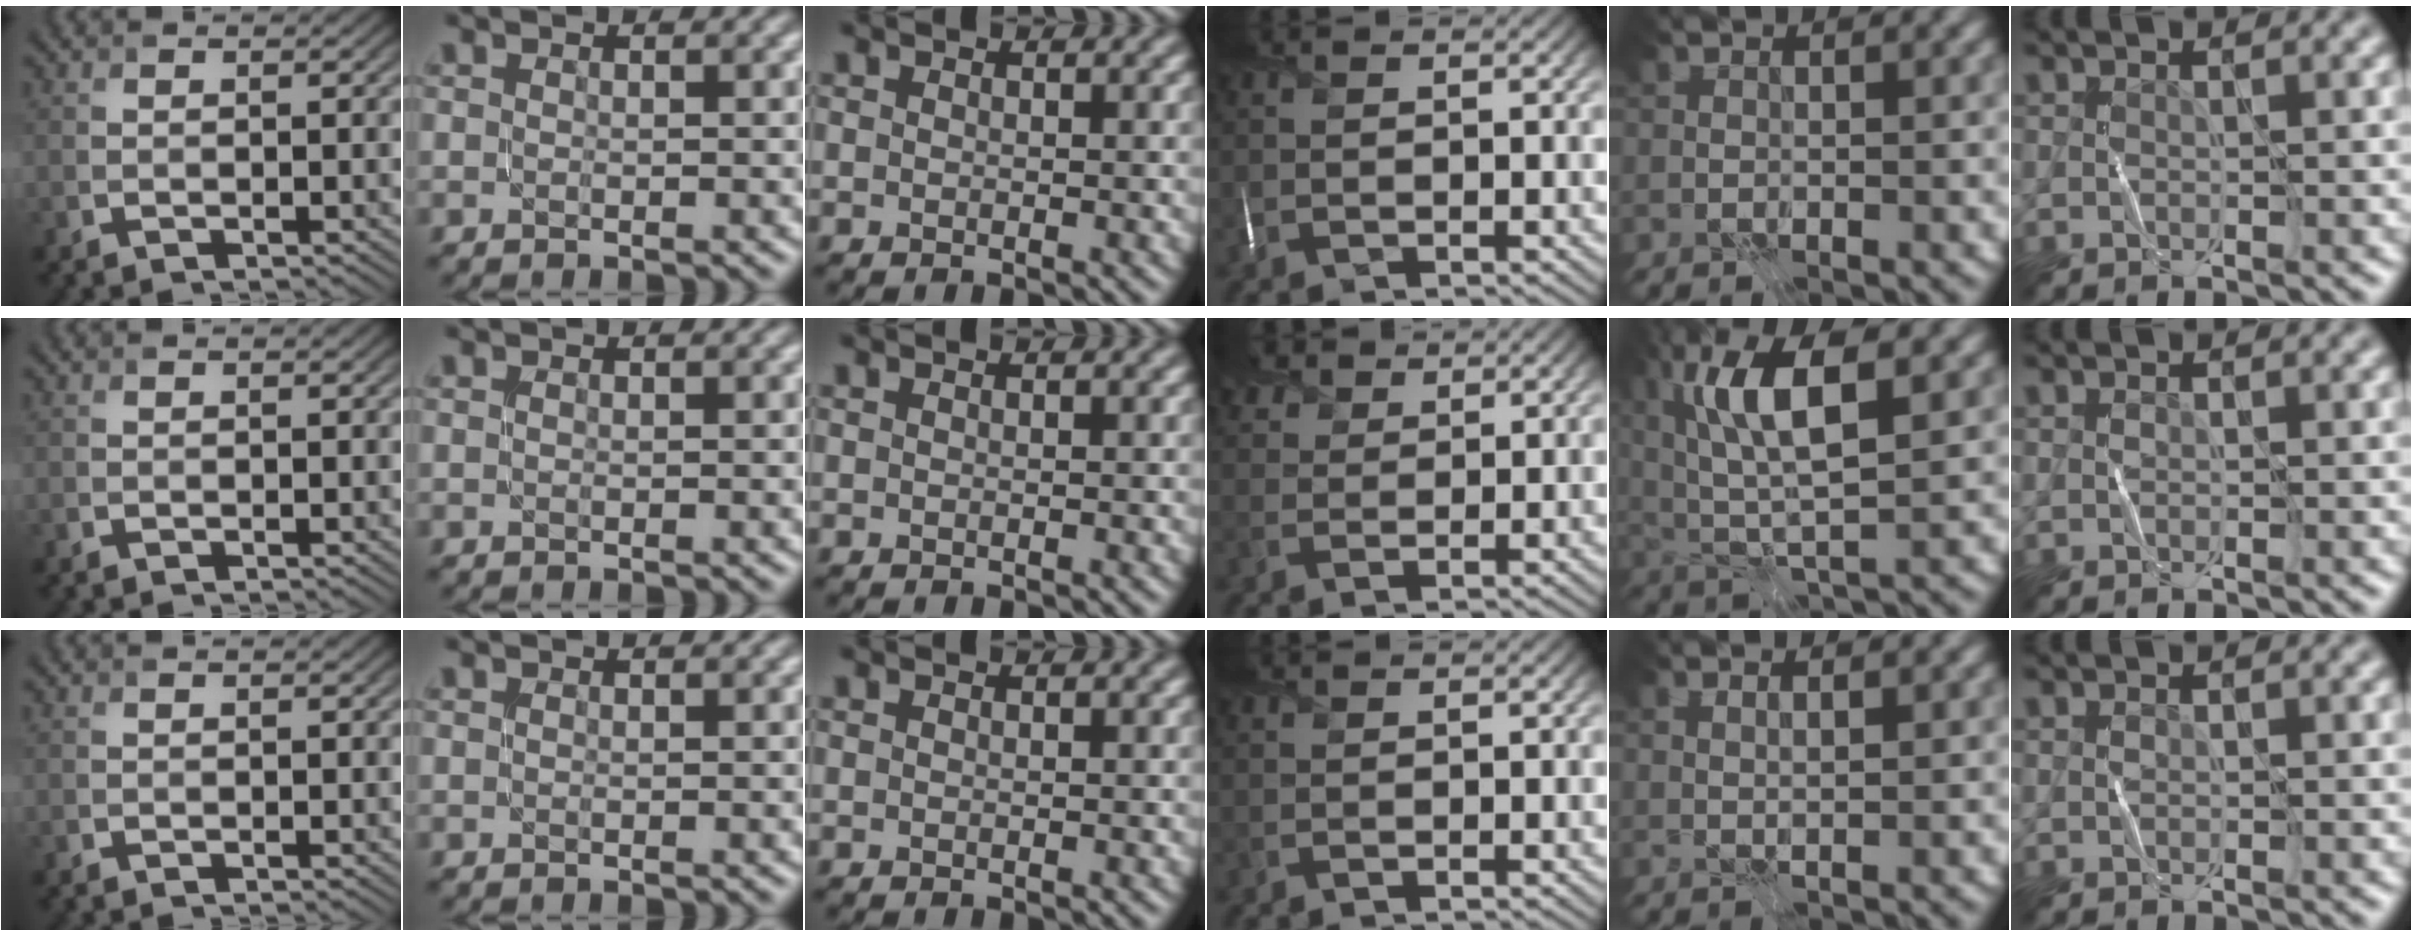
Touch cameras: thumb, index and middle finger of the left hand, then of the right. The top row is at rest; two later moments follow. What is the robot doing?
{"motion": "fold", "object": "scarf"}